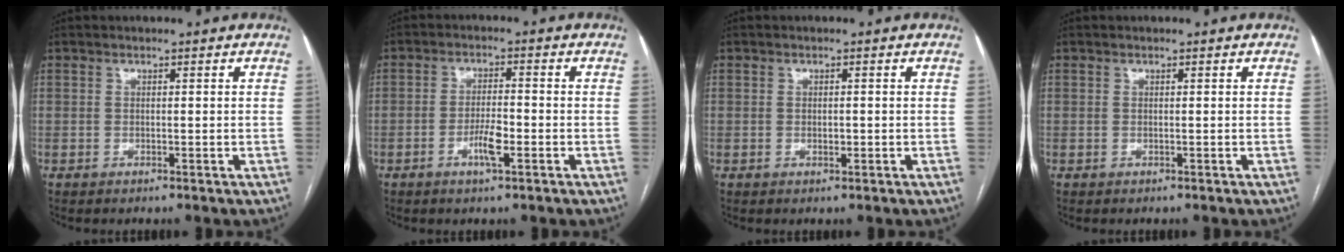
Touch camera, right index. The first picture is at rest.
{"total": 4.5, "force": [-1.9, 0.9, 3.9], "torque": [-0.072, 0.001, -0.033]}
{"total": 1.2, "force": [-0.3, 0.6, 1.0], "torque": [-0.017, 0.000, -0.002]}
{"total": 0.0}